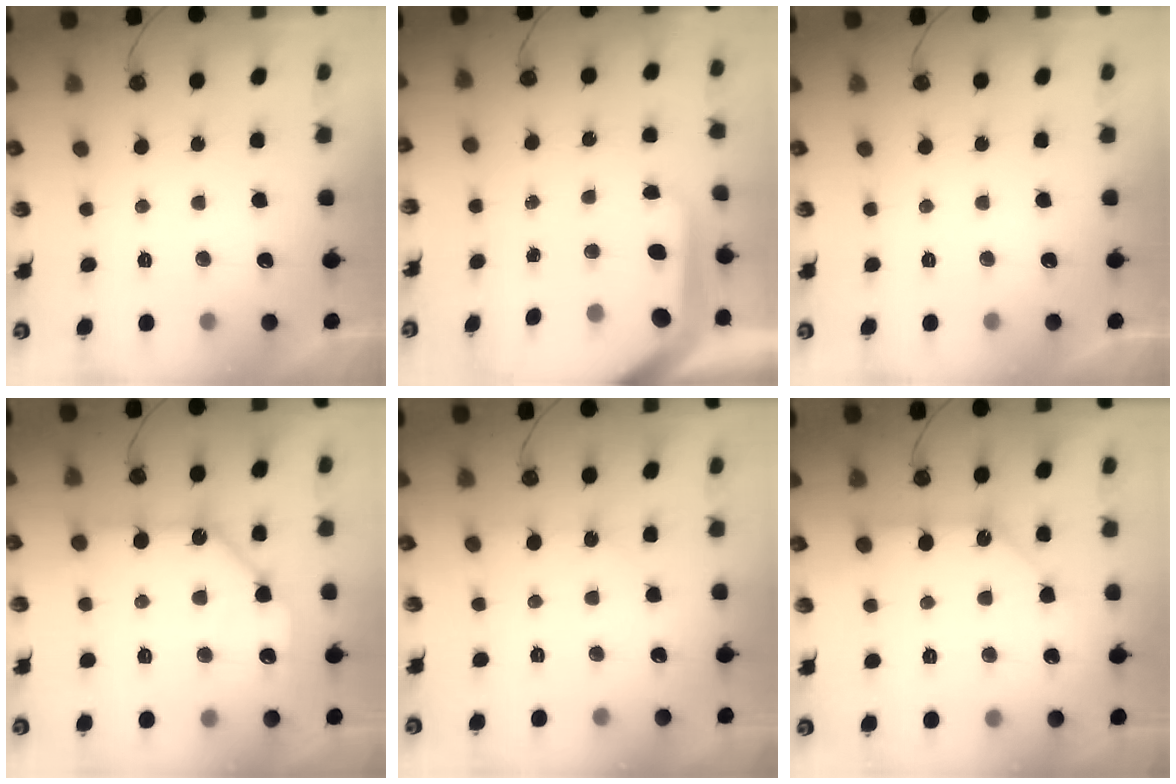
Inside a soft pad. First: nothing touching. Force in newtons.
{"total": 7.9, "press": 7.8, "slide": 0.9}
{"total": 0.0}
{"total": 13.0, "press": 12.9, "slide": 1.2}
{"total": 2.3, "press": 2.3, "slide": 0.3}
{"total": 10.4, "press": 10.4, "slide": 0.9}